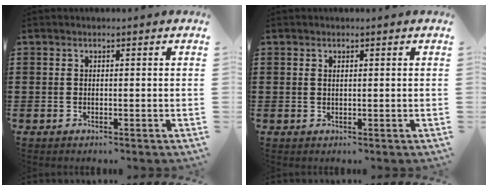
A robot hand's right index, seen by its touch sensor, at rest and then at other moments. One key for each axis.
{"total": 0.6, "fx": 0.2, "fy": 0.2, "fz": 0.4, "tx": -0.010, "ty": 0.001, "tz": 0.005}